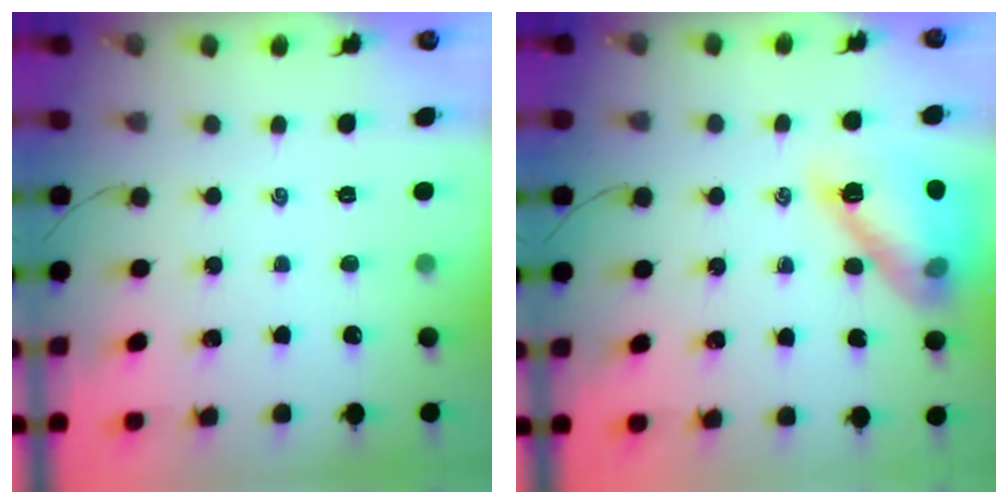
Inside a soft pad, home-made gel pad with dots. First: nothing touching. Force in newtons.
{"total": 14.2, "press": 14.2, "slide": 0.7}